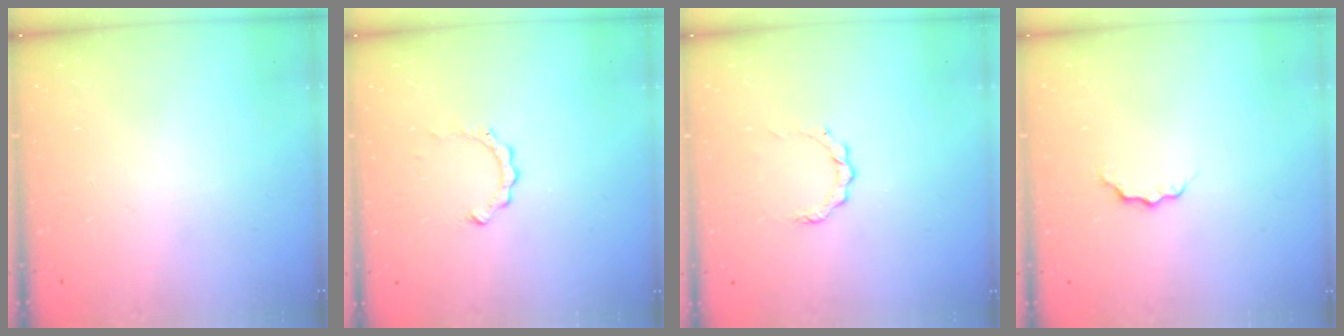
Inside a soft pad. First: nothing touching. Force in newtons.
{"total": 2.6, "press": 2.6, "slide": 0.3}
{"total": 4.7, "press": 4.7, "slide": 0.2}
{"total": 3.5, "press": 3.5, "slide": 0.5}